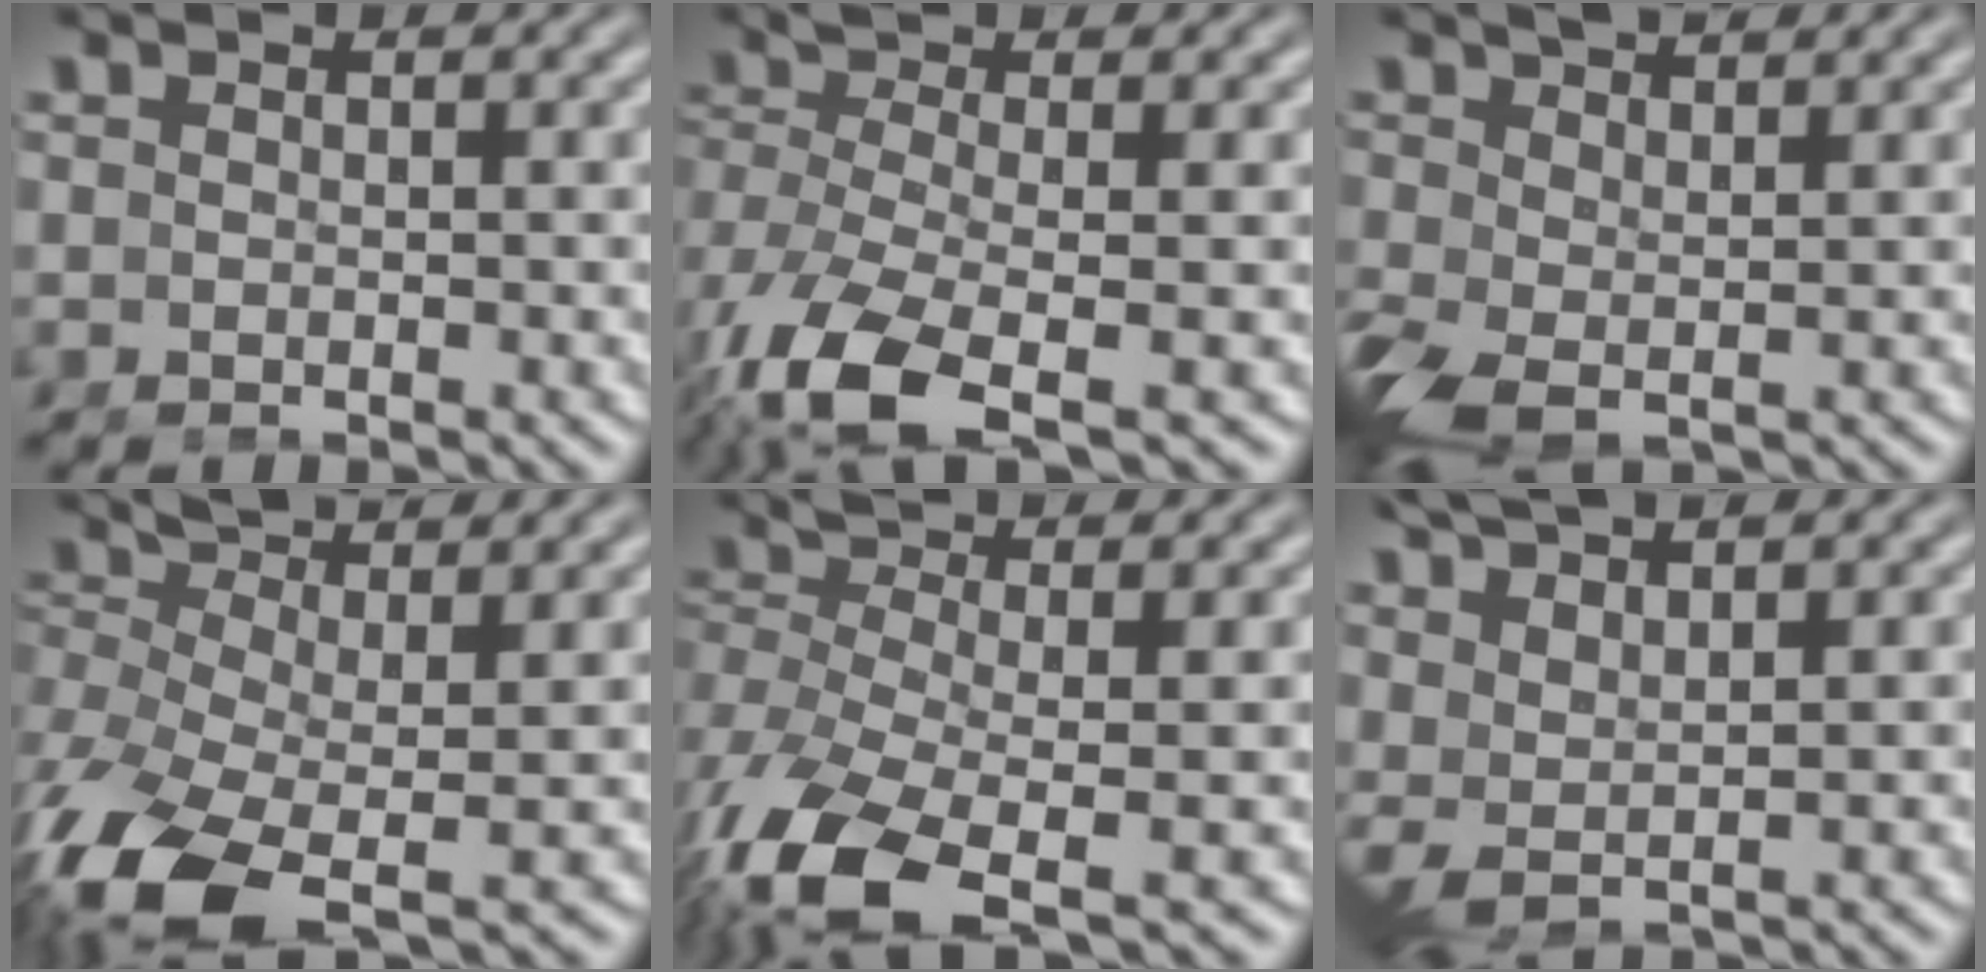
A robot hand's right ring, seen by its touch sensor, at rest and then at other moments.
{"total": 7.0, "force": [-2.8, 3.1, 5.6], "torque": [-0.139, -0.045, -0.031]}
{"total": 3.0, "force": [0.0, 1.5, 2.6], "torque": [-0.053, -0.007, 0.004]}
{"total": 7.5, "force": [-2.6, 4.5, 5.5], "torque": [-0.138, -0.044, -0.031]}
{"total": 8.2, "force": [-3.4, 4.3, 6.1], "torque": [-0.159, -0.057, -0.037]}
{"total": 4.8, "force": [2.5, 2.8, 3.0], "torque": [-0.086, 0.004, 0.037]}